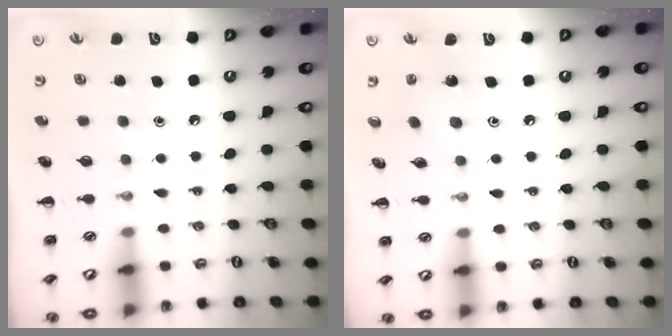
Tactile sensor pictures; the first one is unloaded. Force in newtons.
{"total": 1.8, "press": 1.6, "slide": 0.6}